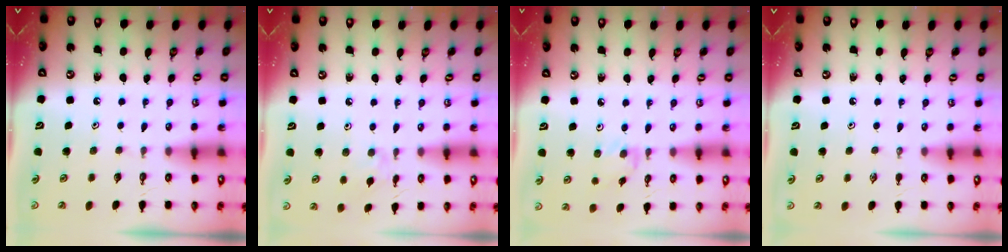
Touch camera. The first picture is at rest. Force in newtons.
{"total": 2.1, "press": 2.1, "slide": 0.5}
{"total": 2.1, "press": 2.1, "slide": 0.4}
{"total": 0.0}